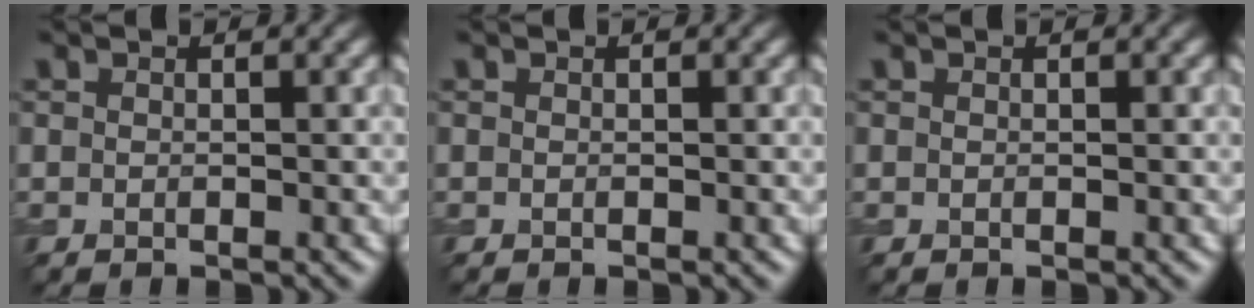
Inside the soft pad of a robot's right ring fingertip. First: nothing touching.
{"total": 0.0}
{"total": 0.0}